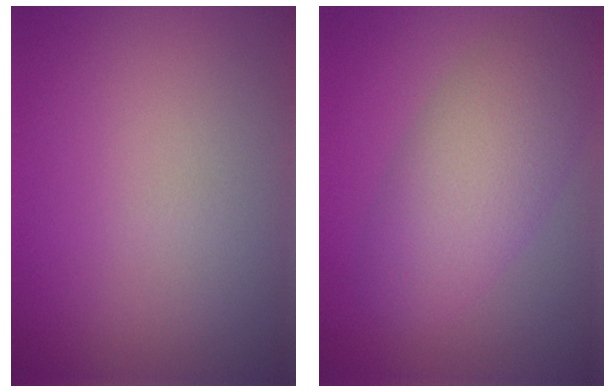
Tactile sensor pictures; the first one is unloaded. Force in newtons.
{"total": 5.9, "press": 5.9, "slide": 0.1}